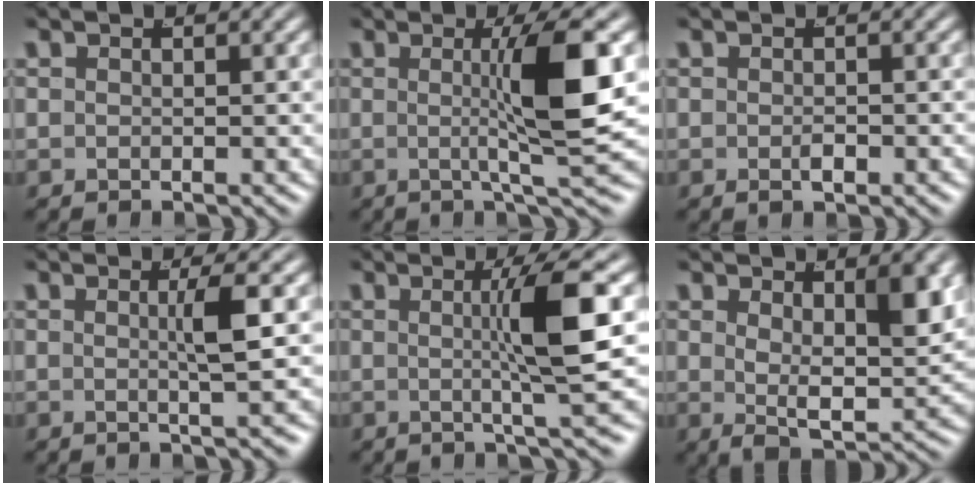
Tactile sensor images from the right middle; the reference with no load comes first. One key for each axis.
{"total": 6.7, "fx": 0.5, "fy": -0.3, "fz": 6.7, "tx": -0.108, "ty": -0.004, "tz": 0.006}
{"total": 0.9, "fx": -0.5, "fy": 0.3, "fz": 0.7, "tx": -0.015, "ty": -0.002, "tz": -0.007}
{"total": 2.5, "fx": 0.1, "fy": -1.1, "fz": 2.3, "tx": -0.035, "ty": -0.002, "tz": 0.000}
{"total": 5.2, "fx": 0.3, "fy": -0.9, "fz": 5.1, "tx": -0.085, "ty": -0.002, "tz": 0.002}
{"total": 4.9, "fx": 1.2, "fy": 1.4, "fz": 4.5, "tx": -0.076, "ty": -0.026, "tz": 0.031}